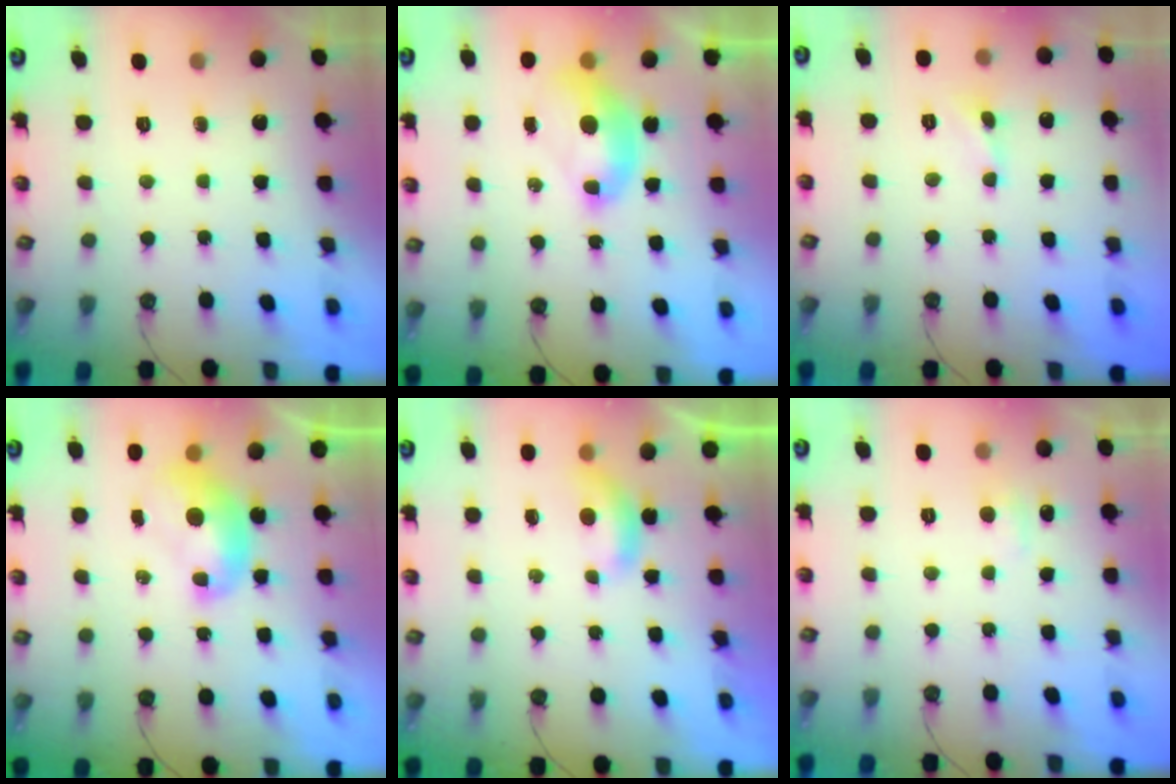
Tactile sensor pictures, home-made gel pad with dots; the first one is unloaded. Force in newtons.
{"total": 3.0, "press": 3.0, "slide": 0.6}
{"total": 1.7, "press": 1.6, "slide": 0.5}
{"total": 2.2, "press": 2.1, "slide": 0.3}
{"total": 1.5, "press": 1.4, "slide": 0.4}
{"total": 1.7, "press": 1.6, "slide": 0.6}